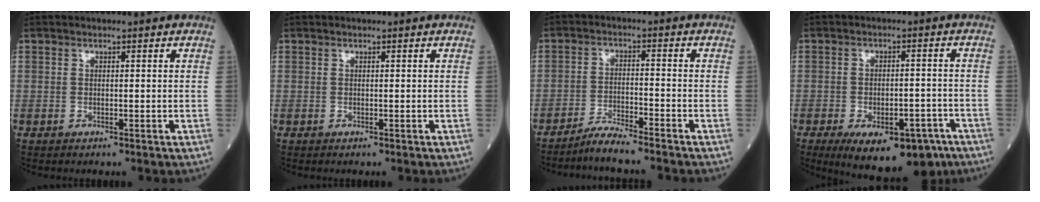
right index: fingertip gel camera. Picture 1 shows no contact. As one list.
[{"total": 0.0}, {"total": 4.5, "force": [-4.2, -0.6, 1.5], "torque": [-0.030, -0.016, -0.083]}, {"total": 14.6, "force": [-8.9, 6.7, 9.4], "torque": [-0.125, 0.002, -0.123]}]